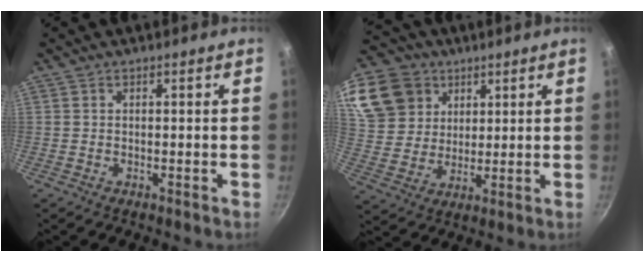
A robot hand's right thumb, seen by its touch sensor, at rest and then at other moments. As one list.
[{"total": 19.2, "force": [9.6, 14.8, 7.6], "torque": [-0.177, -0.002, 0.189]}]